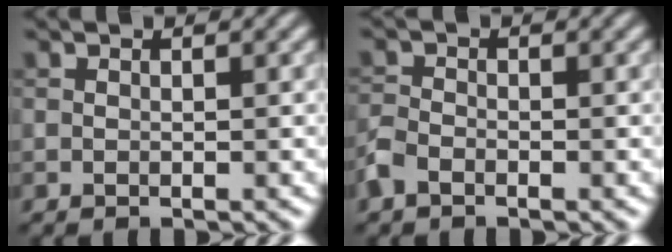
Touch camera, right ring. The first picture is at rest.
{"total": 2.0, "force": [-1.3, 1.2, 1.0], "torque": [-0.022, 0.001, -0.036]}